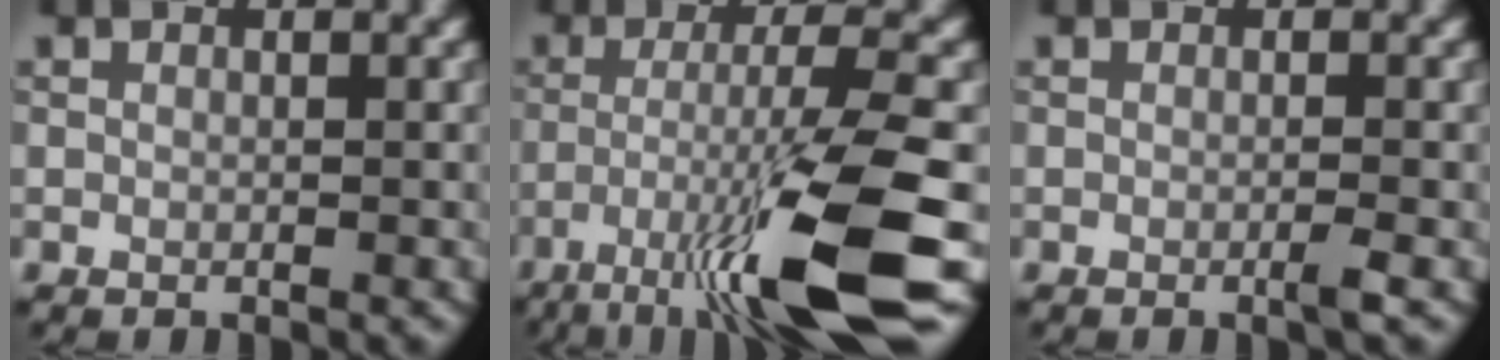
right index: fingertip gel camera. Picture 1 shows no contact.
{"total": 11.5, "force": [-5.6, 1.5, 10.0], "torque": [-0.161, -0.001, -0.097]}
{"total": 1.1, "force": [-0.4, 0.0, 1.0], "torque": [-0.016, -0.002, -0.012]}